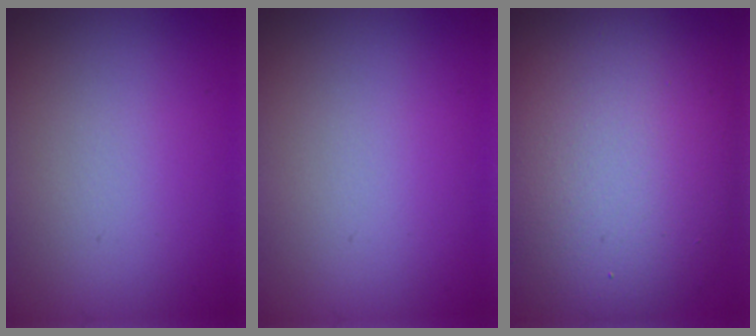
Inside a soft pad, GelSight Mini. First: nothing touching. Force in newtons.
{"total": 0.0}
{"total": 14.1, "press": 14.1, "slide": 1.2}